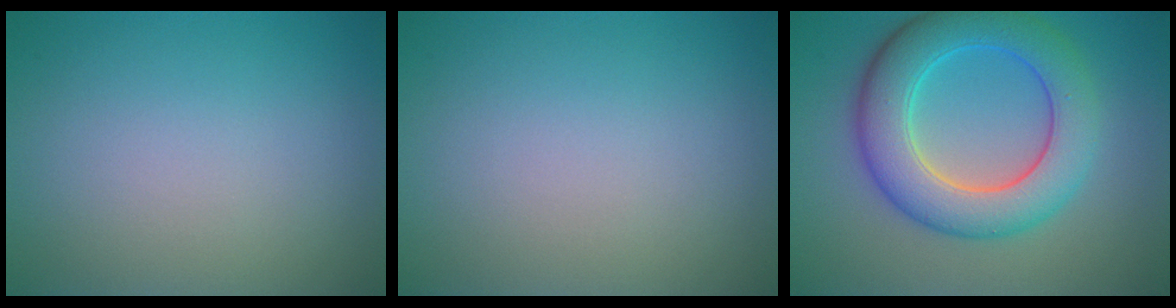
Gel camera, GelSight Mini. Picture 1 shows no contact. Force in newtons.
{"total": 0.0}
{"total": 7.9, "press": 7.9, "slide": 0.1}